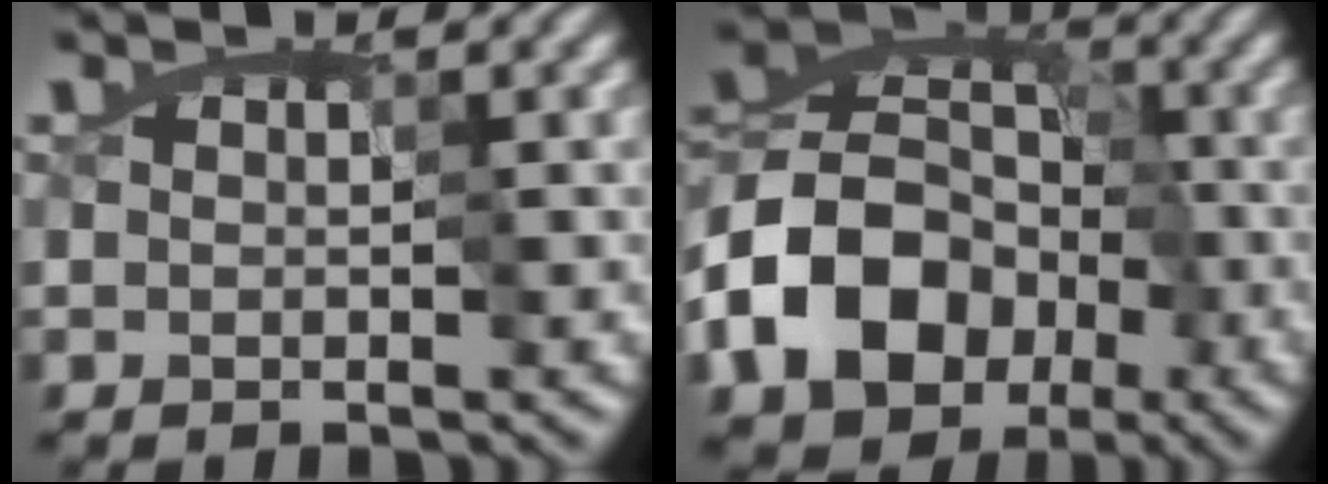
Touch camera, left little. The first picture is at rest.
{"total": 11.6, "force": [-6.1, 8.5, 5.2], "torque": [-0.103, 0.001, -0.120]}